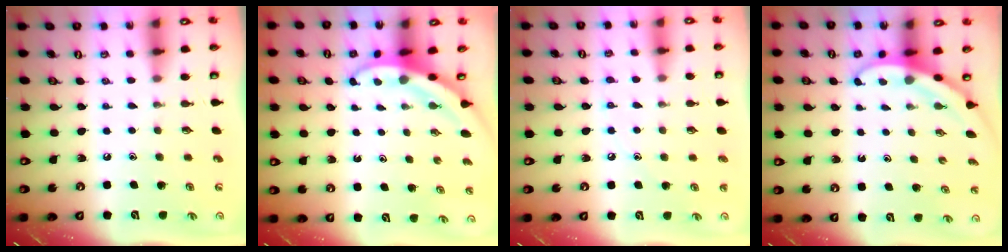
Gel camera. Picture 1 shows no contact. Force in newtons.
{"total": 3.8, "press": 3.8, "slide": 0.5}
{"total": 3.9, "press": 3.9, "slide": 0.4}
{"total": 3.4, "press": 3.4, "slide": 0.1}